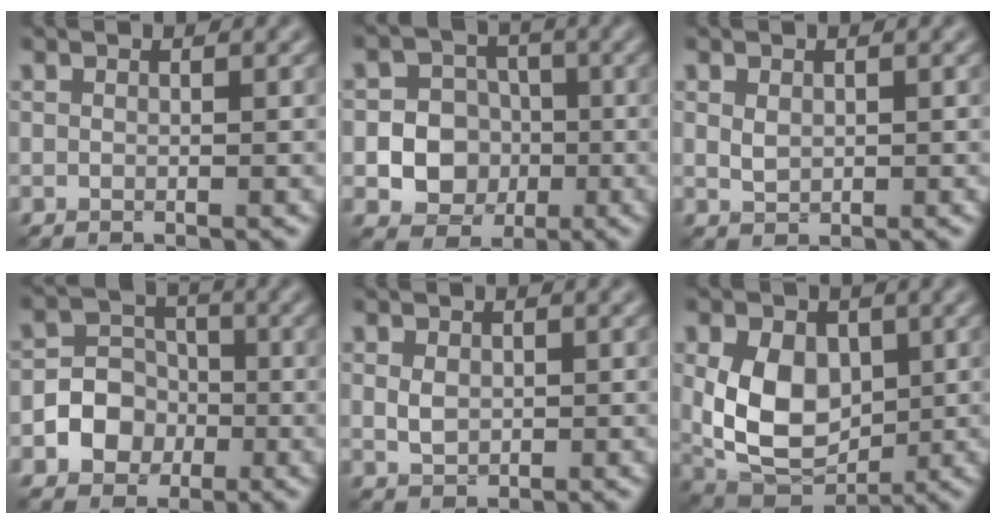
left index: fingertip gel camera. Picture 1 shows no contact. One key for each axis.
{"total": 8.0, "fx": -1.9, "fy": 7.3, "fz": 2.5, "tx": -0.038, "ty": 0.003, "tz": -0.056}
{"total": 1.2, "fx": 0.2, "fy": 0.8, "fz": 0.8, "tx": -0.019, "ty": -0.001, "tz": 0.006}
{"total": 4.5, "fx": -1.6, "fy": 3.8, "fz": 1.7, "tx": -0.005, "ty": 0.004, "tz": -0.048}
{"total": 1.6, "fx": 0.1, "fy": 1.2, "fz": 1.1, "tx": -0.026, "ty": -0.001, "tz": 0.001}
{"total": 8.2, "fx": 0.5, "fy": 5.8, "fz": 5.8, "tx": -0.127, "ty": -0.013, "tz": 0.008}